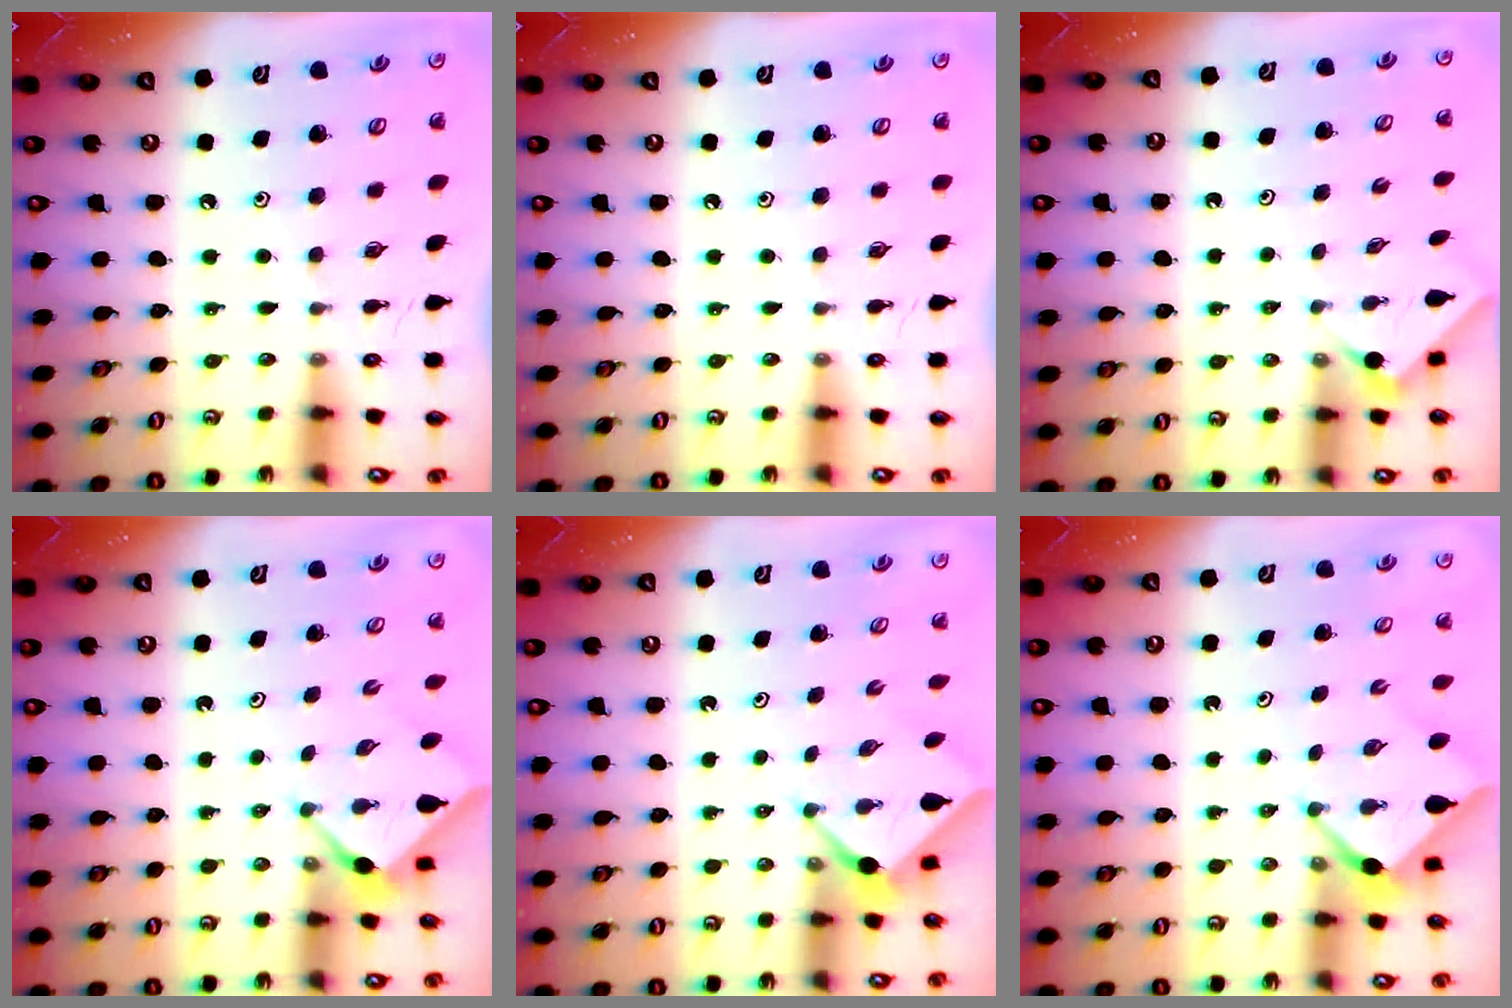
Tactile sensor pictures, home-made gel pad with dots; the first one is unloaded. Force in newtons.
{"total": 0.0}
{"total": 2.7, "press": 2.7, "slide": 0.4}
{"total": 2.9, "press": 2.9, "slide": 0.4}
{"total": 2.5, "press": 2.5, "slide": 0.3}
{"total": 2.5, "press": 2.5, "slide": 0.3}